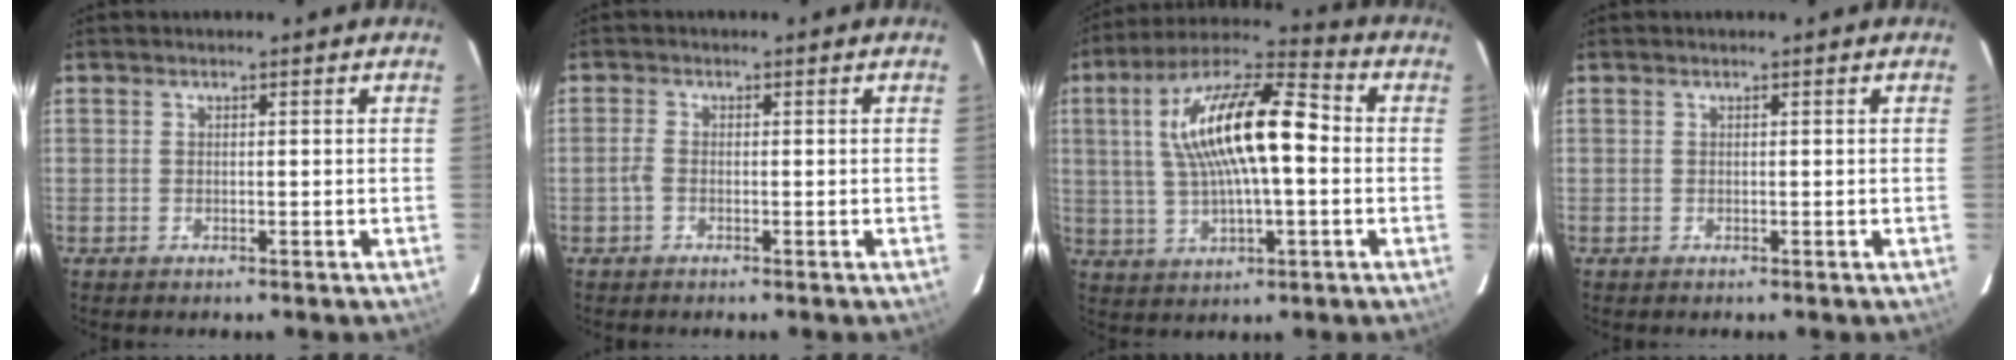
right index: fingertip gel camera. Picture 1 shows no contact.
{"total": 1.5, "force": [-0.7, 0.6, 1.1], "torque": [-0.028, 0.002, -0.017]}
{"total": 17.8, "force": [1.7, 5.8, 16.8], "torque": [-0.309, 0.023, 0.023]}
{"total": 0.0}